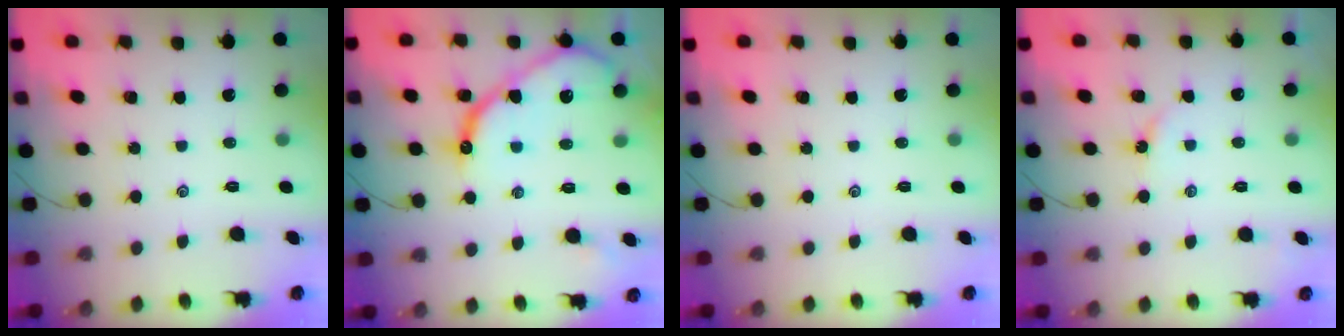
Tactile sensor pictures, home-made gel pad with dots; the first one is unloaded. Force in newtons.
{"total": 13.1, "press": 13.1, "slide": 0.5}
{"total": 0.0}
{"total": 1.9, "press": 1.9, "slide": 0.3}